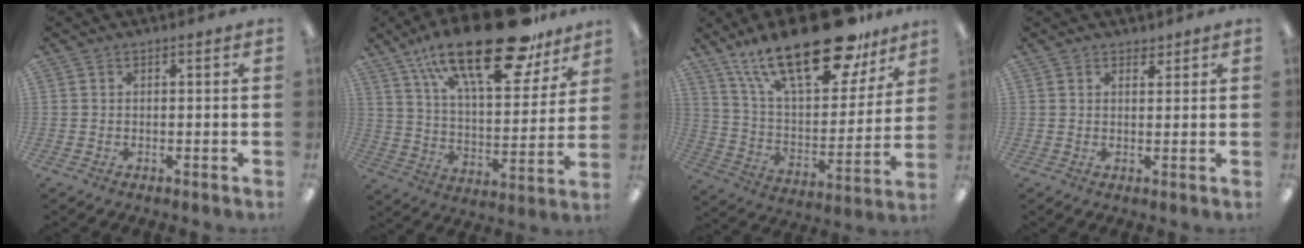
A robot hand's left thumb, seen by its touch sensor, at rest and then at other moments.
{"total": 27.1, "force": [17.8, 10.1, 17.8], "torque": [-0.280, -0.101, 0.296]}
{"total": 27.2, "force": [18.6, 10.5, 16.9], "torque": [-0.275, -0.108, 0.316]}
{"total": 1.9, "force": [1.6, 0.9, 0.4], "torque": [-0.001, -0.004, 0.029]}